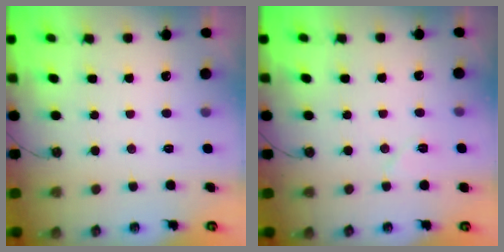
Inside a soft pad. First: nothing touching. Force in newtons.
{"total": 6.7, "press": 5.9, "slide": 3.3}